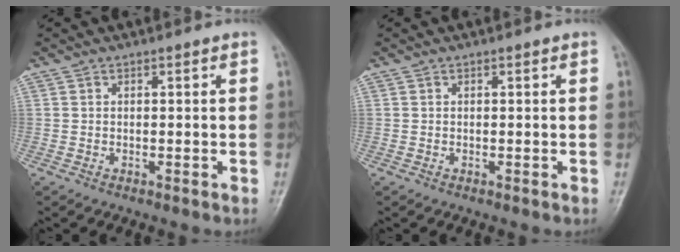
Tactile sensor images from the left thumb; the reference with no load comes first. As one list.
[{"total": 0.0}]